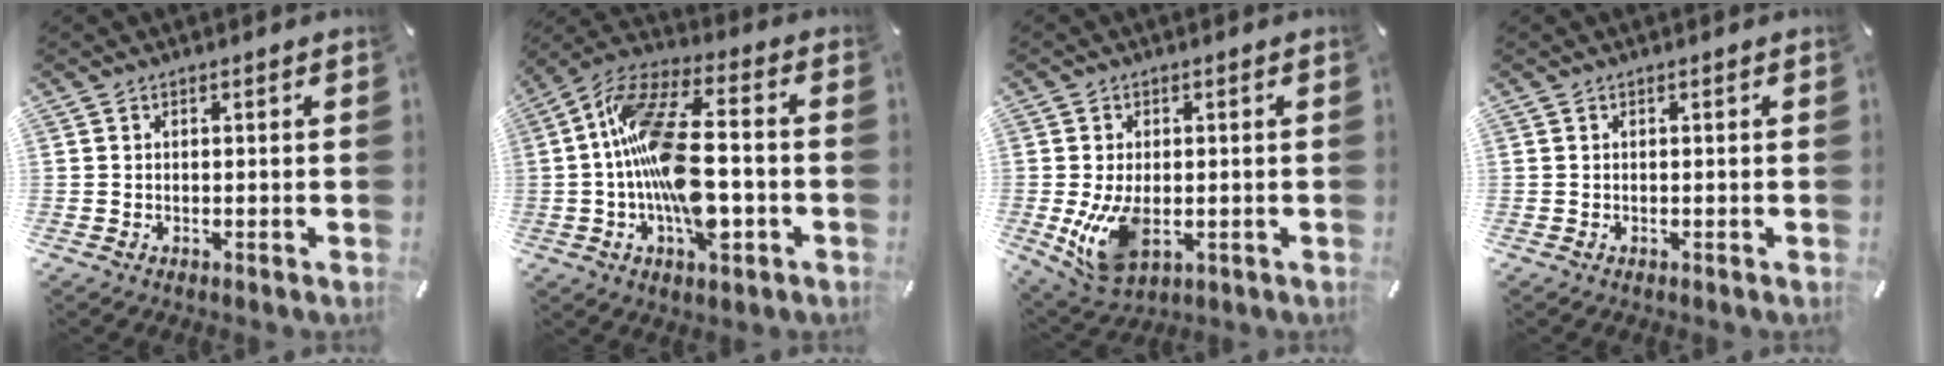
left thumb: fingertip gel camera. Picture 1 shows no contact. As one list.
[{"total": 18.1, "force": [-3.2, 8.2, 15.8], "torque": [-0.318, 0.007, -0.057]}, {"total": 10.0, "force": [-1.3, 6.4, 7.6], "torque": [-0.153, -0.011, -0.018]}, {"total": 0.0}]